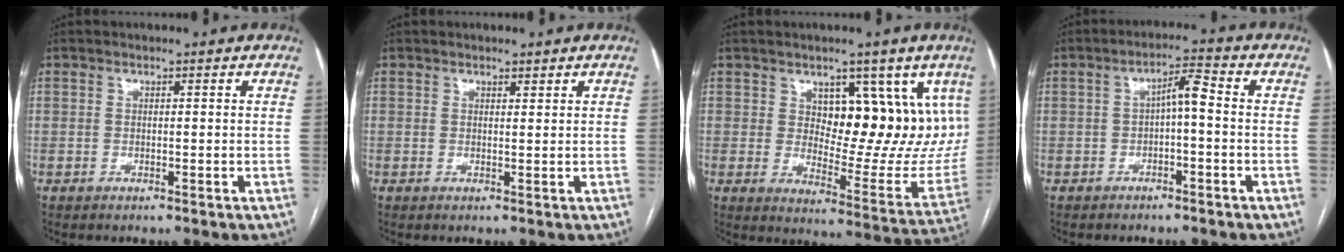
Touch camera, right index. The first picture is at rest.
{"total": 1.1, "force": [1.0, 0.3, 0.5], "torque": [-0.010, 0.000, 0.016]}
{"total": 15.2, "force": [6.5, 7.4, 11.6], "torque": [-0.133, -0.006, 0.104]}
{"total": 4.0, "force": [-0.3, 0.8, 3.9], "torque": [-0.065, 0.019, -0.005]}